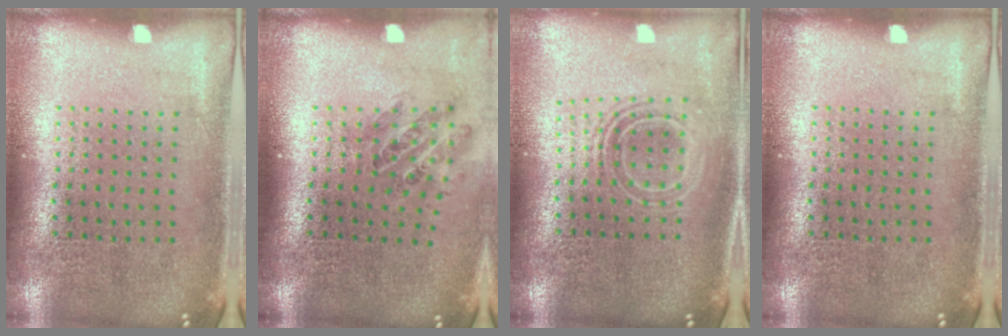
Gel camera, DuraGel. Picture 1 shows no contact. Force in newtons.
{"total": 1.0, "press": 1.0, "slide": 0.3}
{"total": 1.6, "press": 1.3, "slide": 1.0}
{"total": 0.0}